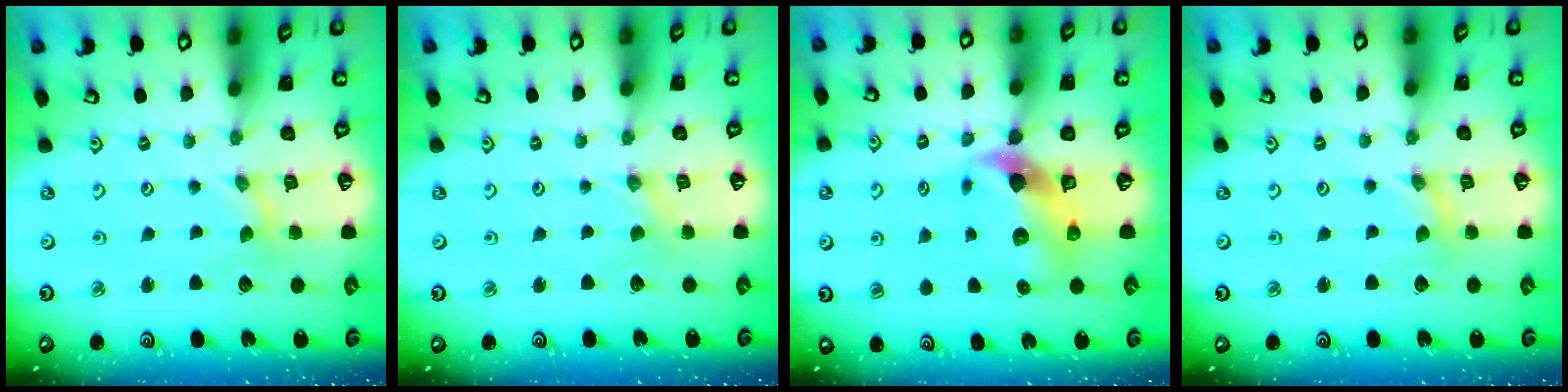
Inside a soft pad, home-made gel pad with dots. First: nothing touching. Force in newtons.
{"total": 0.0}
{"total": 8.2, "press": 8.1, "slide": 1.1}
{"total": 0.0}